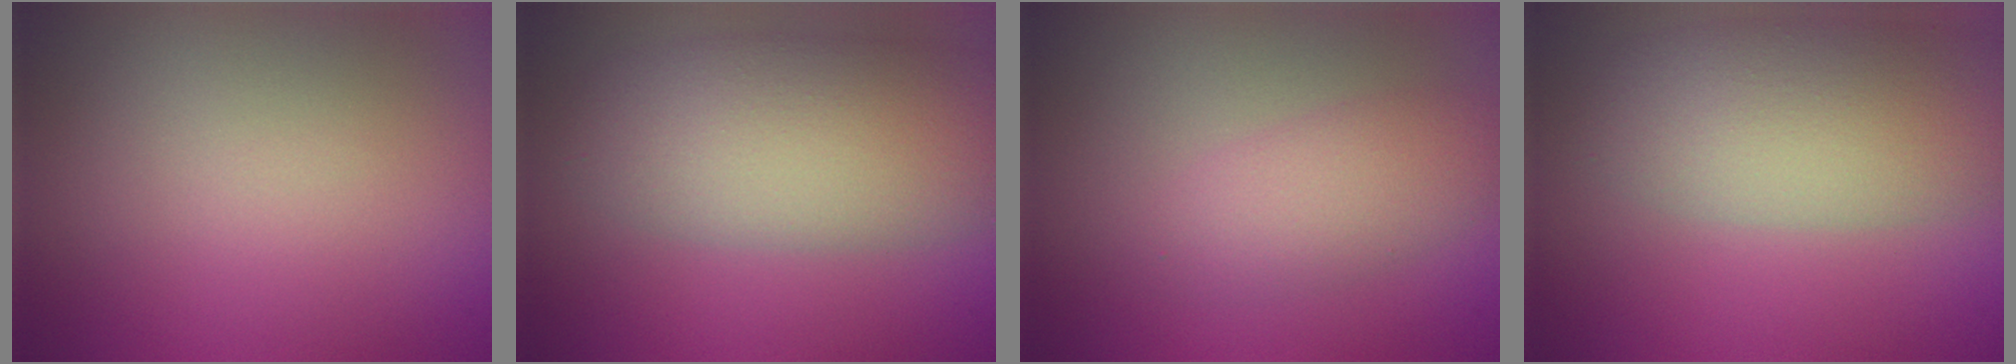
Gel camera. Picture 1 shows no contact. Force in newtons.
{"total": 8.0, "press": 8.0, "slide": 0.5}
{"total": 2.9, "press": 2.9, "slide": 0.1}
{"total": 7.0, "press": 7.0, "slide": 0.5}